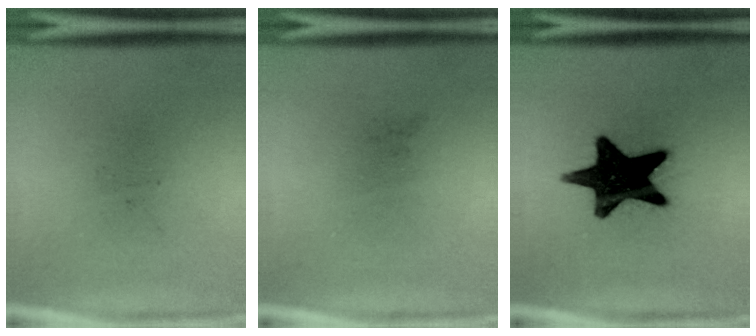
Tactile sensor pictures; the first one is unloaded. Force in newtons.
{"total": 0.0}
{"total": 16.6}